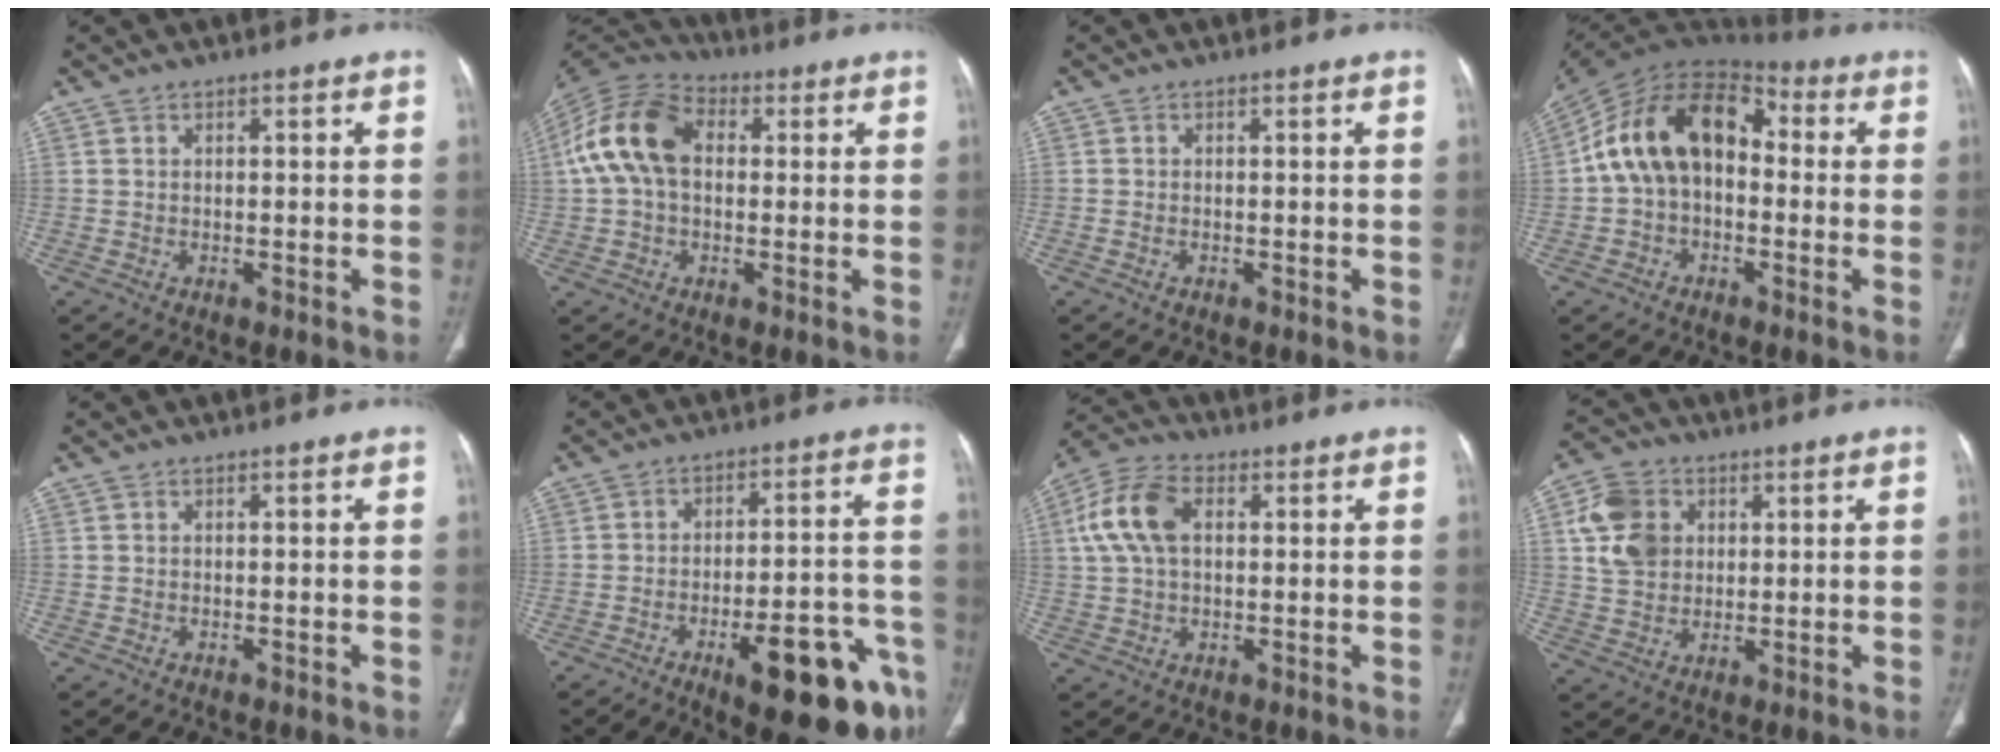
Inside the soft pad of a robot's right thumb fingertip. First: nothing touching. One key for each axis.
{"total": 14.1, "fx": 1.7, "fy": 9.5, "fz": 10.3, "tx": -0.201, "ty": 0.035, "tz": 0.020}
{"total": 0.5, "fx": -0.3, "fy": 0.4, "fz": 0.3, "tx": -0.008, "ty": 0.002, "tz": -0.005}
{"total": 17.1, "fx": 0.5, "fy": 11.6, "fz": 12.5, "tx": -0.202, "ty": 0.048, "tz": -0.005}
{"total": 0.0}
{"total": 19.9, "fx": -10.5, "fy": 5.8, "fz": 15.9, "tx": -0.151, "ty": 0.066, "tz": -0.135}
{"total": 10.5, "fx": 2.3, "fy": 6.5, "fz": 7.9, "tx": -0.166, "ty": 0.023, "tz": 0.040}
{"total": 9.8, "fx": 2.7, "fy": 7.7, "fz": 5.3, "tx": -0.081, "ty": 0.000, "tz": 0.052}